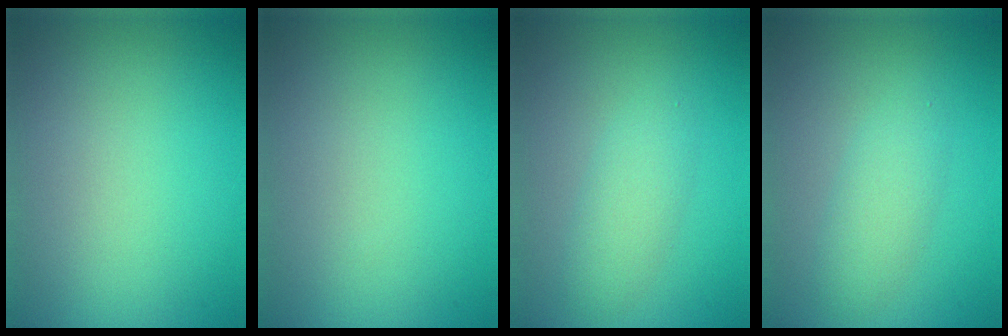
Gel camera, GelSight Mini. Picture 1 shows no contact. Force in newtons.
{"total": 0.0}
{"total": 2.5, "press": 2.5, "slide": 0.2}
{"total": 2.5, "press": 2.5, "slide": 0.2}